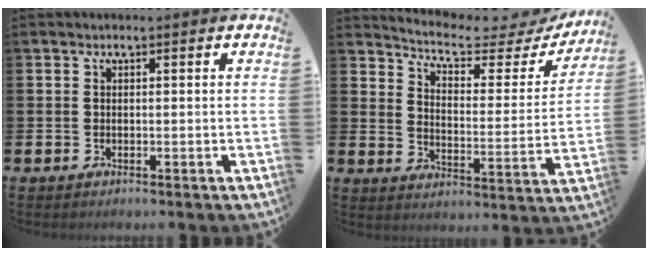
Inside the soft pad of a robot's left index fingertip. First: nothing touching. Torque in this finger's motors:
{"motor_torque": [1.02, -1.12, 0.29, 0.02]}